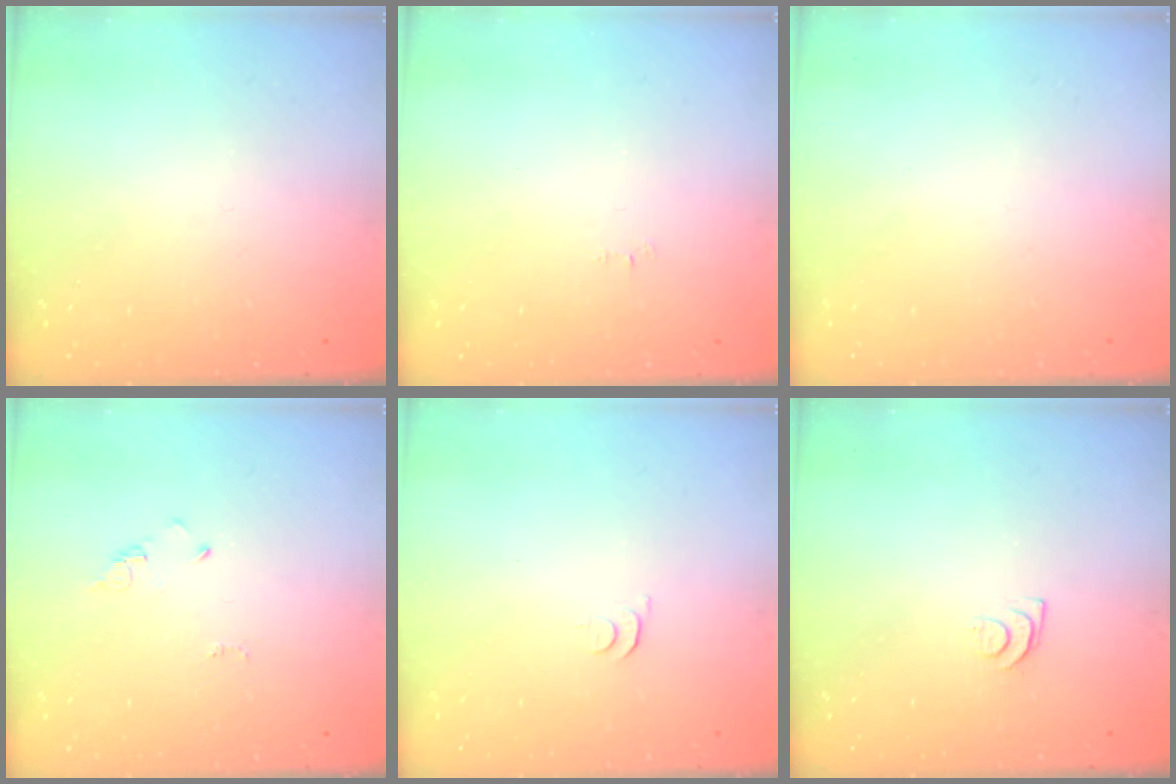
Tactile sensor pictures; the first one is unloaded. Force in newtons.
{"total": 2.5, "press": 2.5, "slide": 0.3}
{"total": 3.5, "press": 3.4, "slide": 0.4}
{"total": 2.9, "press": 2.9, "slide": 0.3}
{"total": 3.3, "press": 3.2, "slide": 0.4}
{"total": 4.2, "press": 4.2, "slide": 0.5}